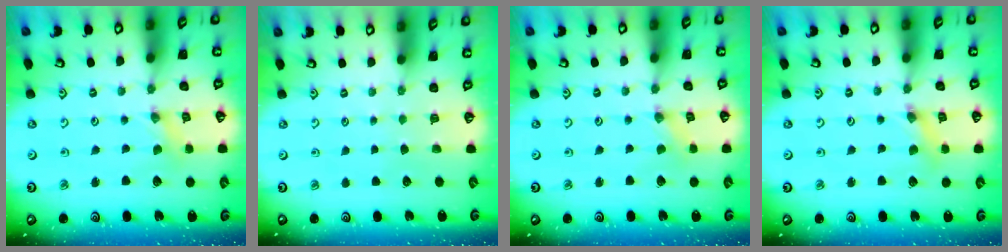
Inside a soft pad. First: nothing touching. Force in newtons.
{"total": 0.0}
{"total": 0.0}
{"total": 2.8, "press": 2.8, "slide": 0.4}